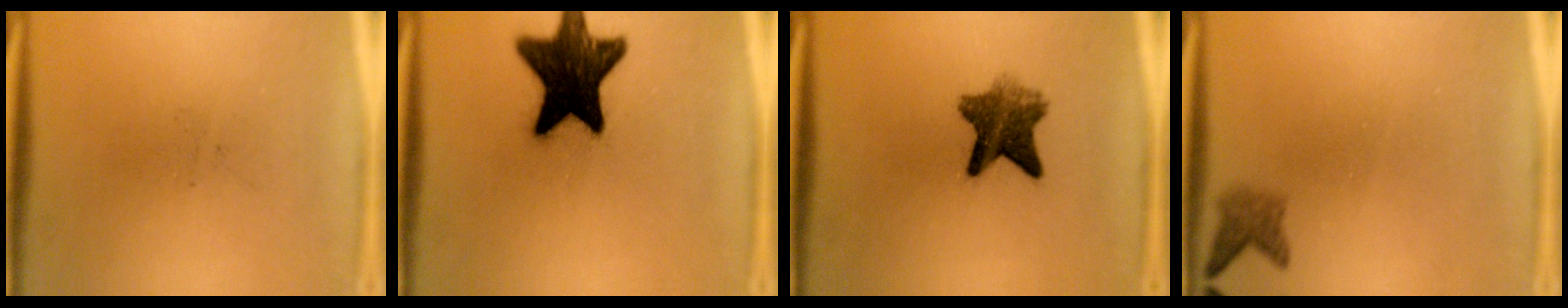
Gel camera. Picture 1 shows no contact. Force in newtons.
{"total": 17.5}
{"total": 7.2}
{"total": 2.1}